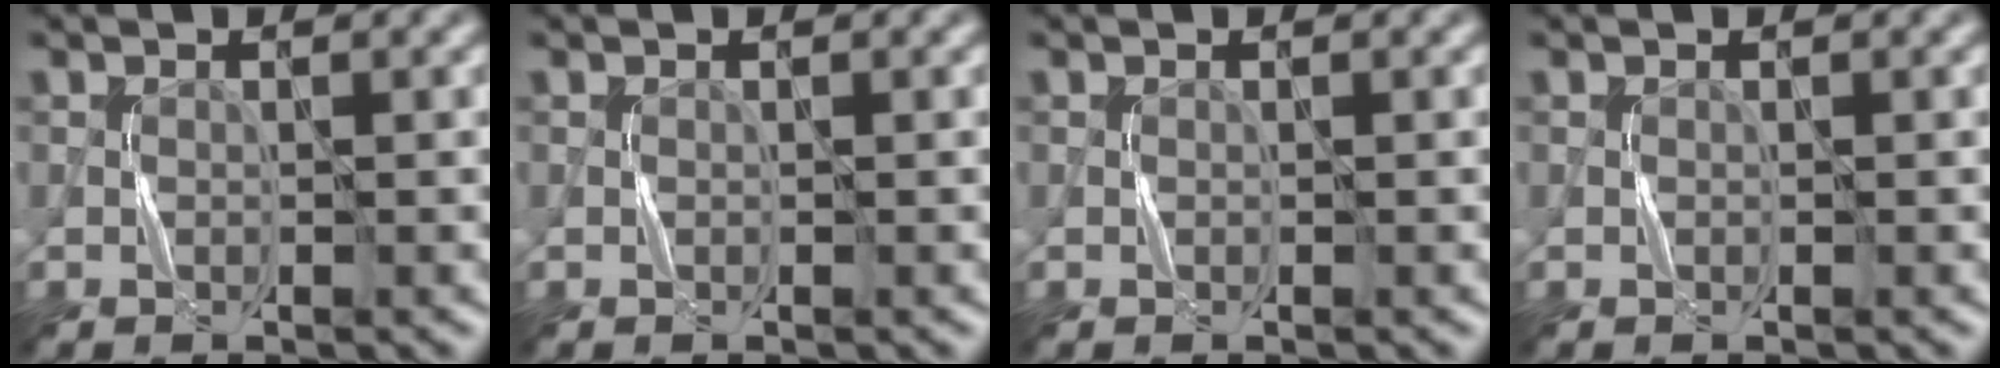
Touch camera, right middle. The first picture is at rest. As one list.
[{"total": 0.0}, {"total": 0.0}, {"total": 0.0}]